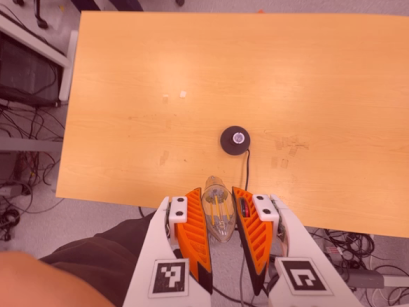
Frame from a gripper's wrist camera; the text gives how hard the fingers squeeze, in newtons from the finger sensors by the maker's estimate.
{"total": 13.4, "left": 14.3, "right": 12.5}